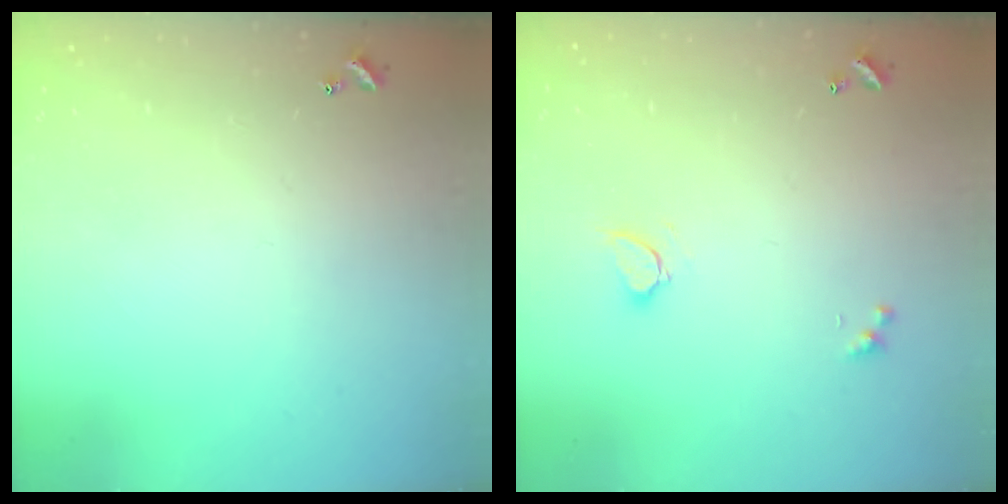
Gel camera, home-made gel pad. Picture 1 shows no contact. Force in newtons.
{"total": 1.7, "press": 1.6, "slide": 0.3}